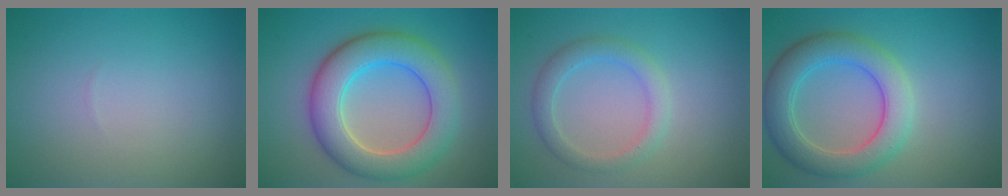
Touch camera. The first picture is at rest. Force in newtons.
{"total": 7.6, "press": 7.6, "slide": 0.5}
{"total": 2.6, "press": 2.6, "slide": 0.2}
{"total": 5.8, "press": 5.8, "slide": 0.4}